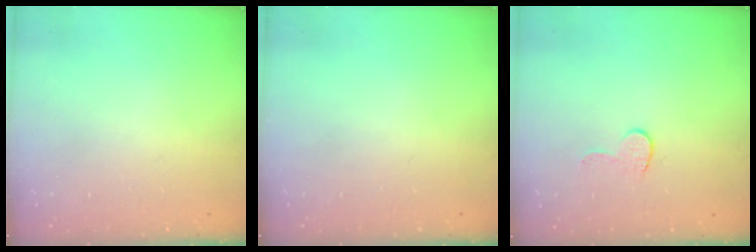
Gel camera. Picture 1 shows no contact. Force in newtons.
{"total": 0.0}
{"total": 5.9, "press": 5.9, "slide": 0.5}